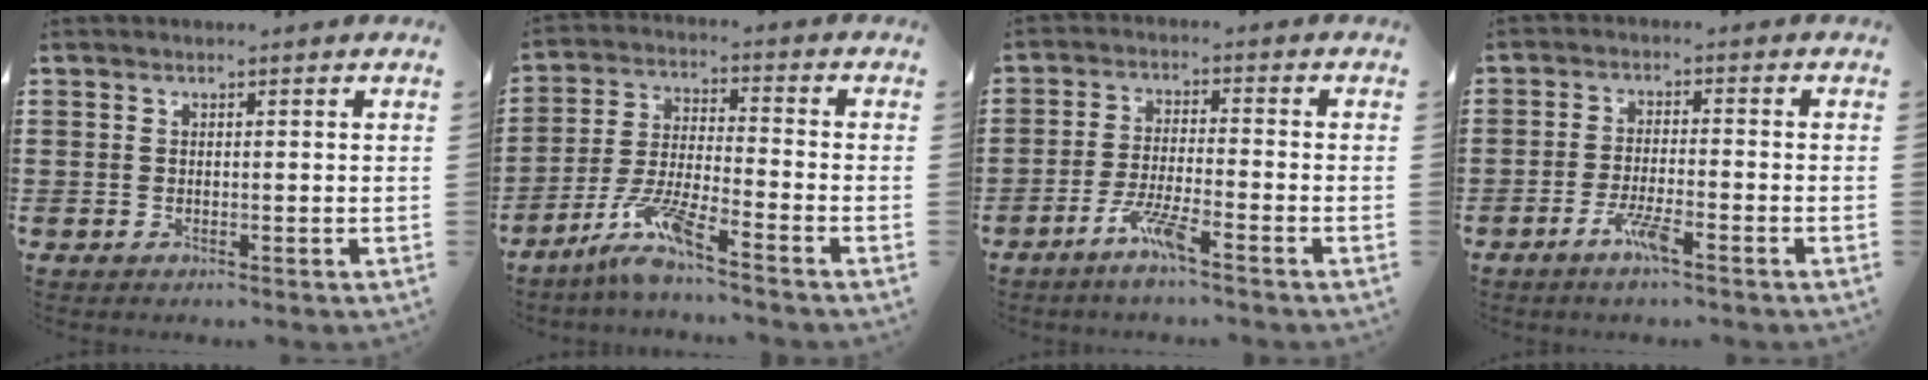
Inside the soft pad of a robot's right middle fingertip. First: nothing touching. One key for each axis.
{"total": 7.7, "fx": -6.0, "fy": 0.2, "fz": 4.8, "tx": -0.111, "ty": -0.015, "tz": -0.116}
{"total": 5.5, "fx": -3.7, "fy": 0.3, "fz": 4.0, "tx": -0.092, "ty": -0.011, "tz": -0.070}
{"total": 4.5, "fx": -2.7, "fy": 0.4, "fz": 3.5, "tx": -0.079, "ty": -0.009, "tz": -0.051}